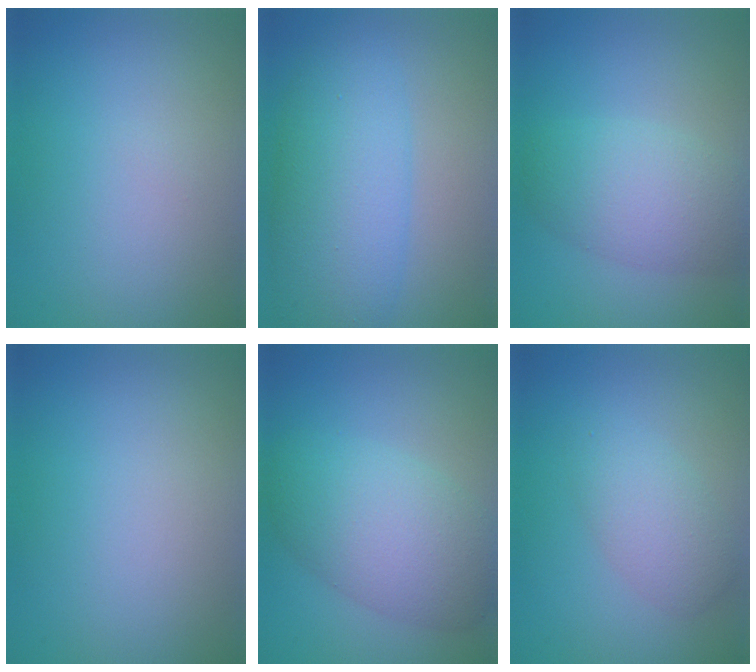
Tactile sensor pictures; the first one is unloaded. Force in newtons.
{"total": 7.7, "press": 7.7, "slide": 0.3}
{"total": 5.0, "press": 5.0, "slide": 0.2}
{"total": 0.0}
{"total": 5.4, "press": 5.4, "slide": 0.5}
{"total": 3.2, "press": 3.2, "slide": 0.1}